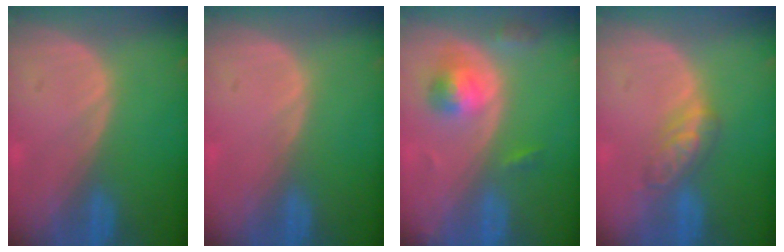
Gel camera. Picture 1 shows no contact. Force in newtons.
{"total": 0.0}
{"total": 5.3, "press": 4.9, "slide": 2.2}
{"total": 4.5, "press": 4.5, "slide": 0.5}